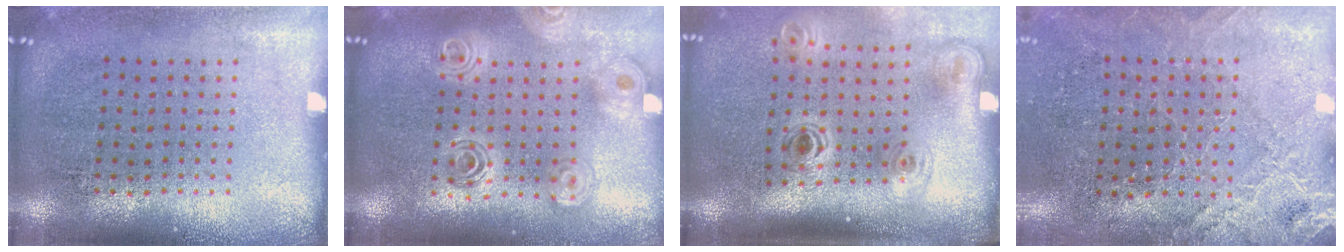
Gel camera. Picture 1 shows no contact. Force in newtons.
{"total": 1.8, "press": 1.6, "slide": 0.9}
{"total": 2.1, "press": 1.4, "slide": 1.5}
{"total": 2.6, "press": 2.6, "slide": 0.5}